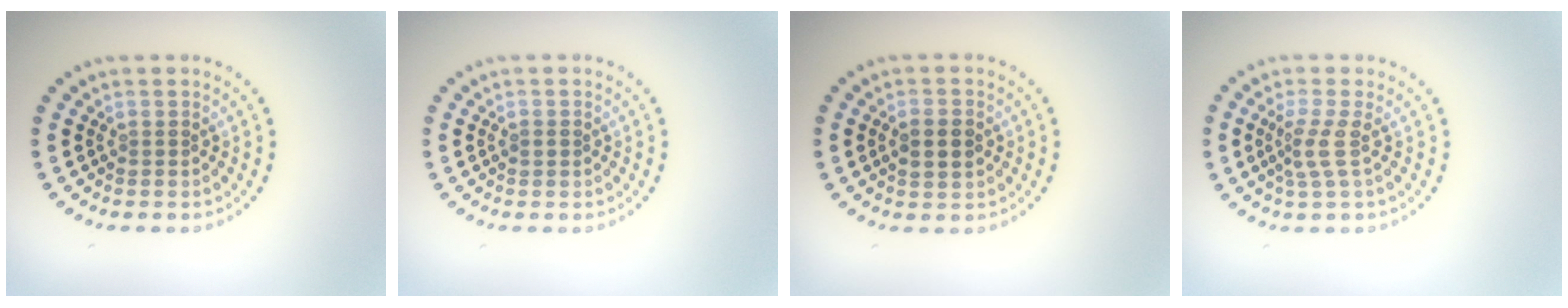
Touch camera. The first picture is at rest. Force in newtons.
{"total": 0.9, "press": 0.9, "slide": 0.2}
{"total": 2.4, "press": 2.4, "slide": 0.1}
{"total": 2.3, "press": 1.6, "slide": 1.6}